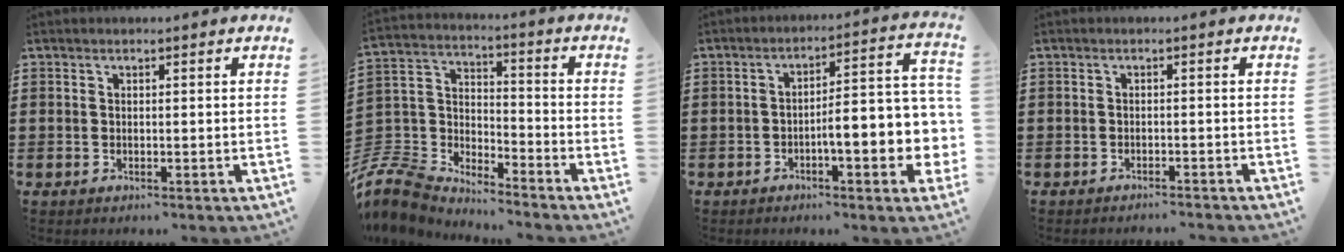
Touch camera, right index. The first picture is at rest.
{"total": 7.4, "force": [-6.7, 2.9, 1.1], "torque": [-0.070, -0.009, -0.144]}
{"total": 8.1, "force": [-2.2, 2.1, 7.6], "torque": [-0.104, -0.026, -0.044]}
{"total": 1.2, "force": [-1.2, 0.0, 0.0], "torque": [-0.004, 0.002, -0.025]}